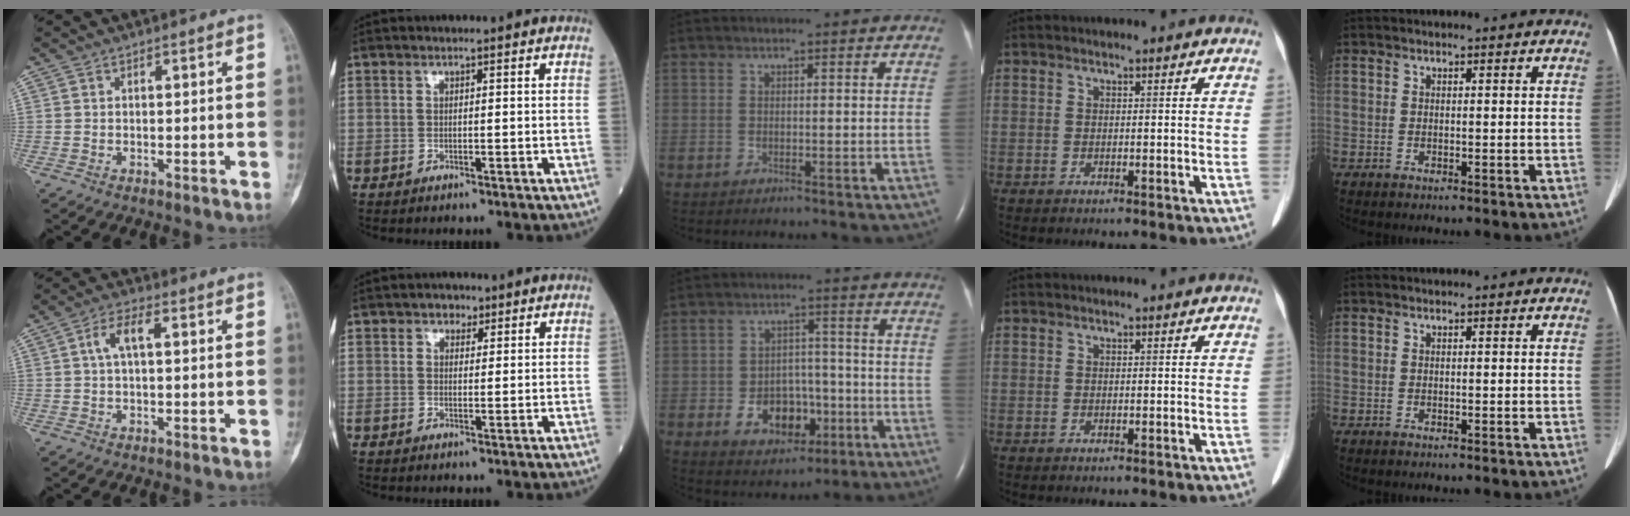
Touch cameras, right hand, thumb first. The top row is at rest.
{"thumb": {"total": 4.7, "force": [0.9, 1.9, 4.2], "torque": [-0.086, 0.018, 0.015]}, "index": {"total": 2.0, "force": [1.2, 1.5, 0.7], "torque": [-0.007, 0.003, 0.013]}, "middle": {"total": 8.4, "force": [-3.0, 5.9, 5.2], "torque": [-0.086, 0.016, -0.036]}}